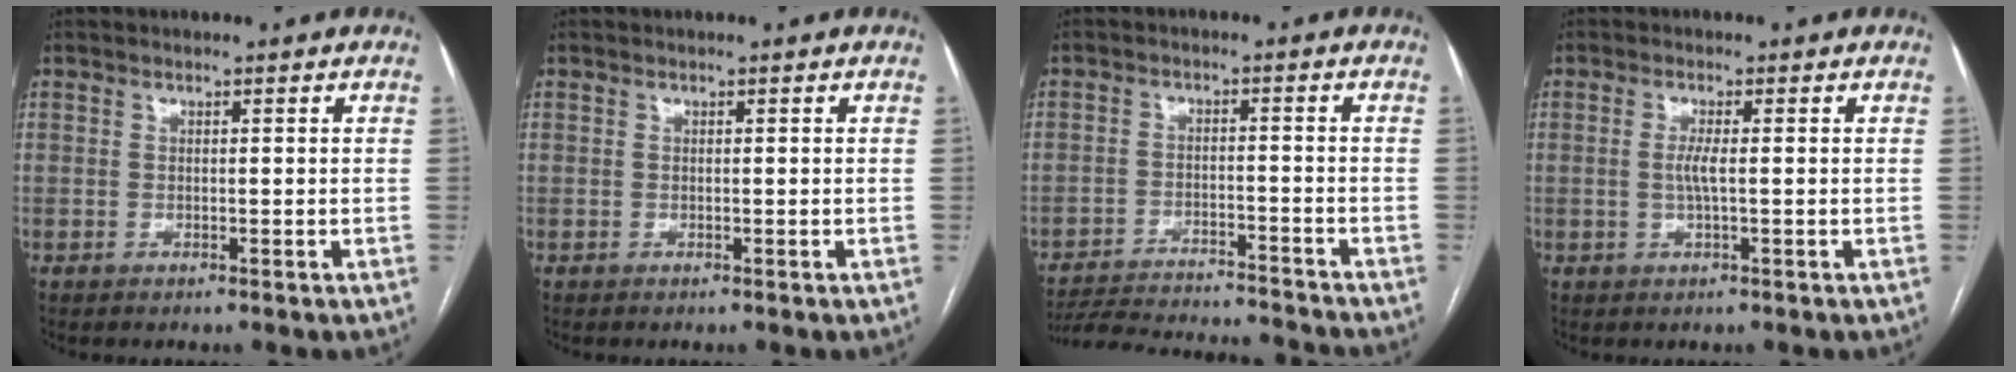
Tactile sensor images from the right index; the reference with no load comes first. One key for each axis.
{"total": 0.0}
{"total": 16.7, "fx": -16.0, "fy": 0.9, "fz": 4.7, "tx": -0.095, "ty": -0.013, "tz": -0.230}
{"total": 2.3, "fx": 0.0, "fy": 0.0, "fz": 2.3, "tx": -0.053, "ty": -0.004, "tz": 0.000}